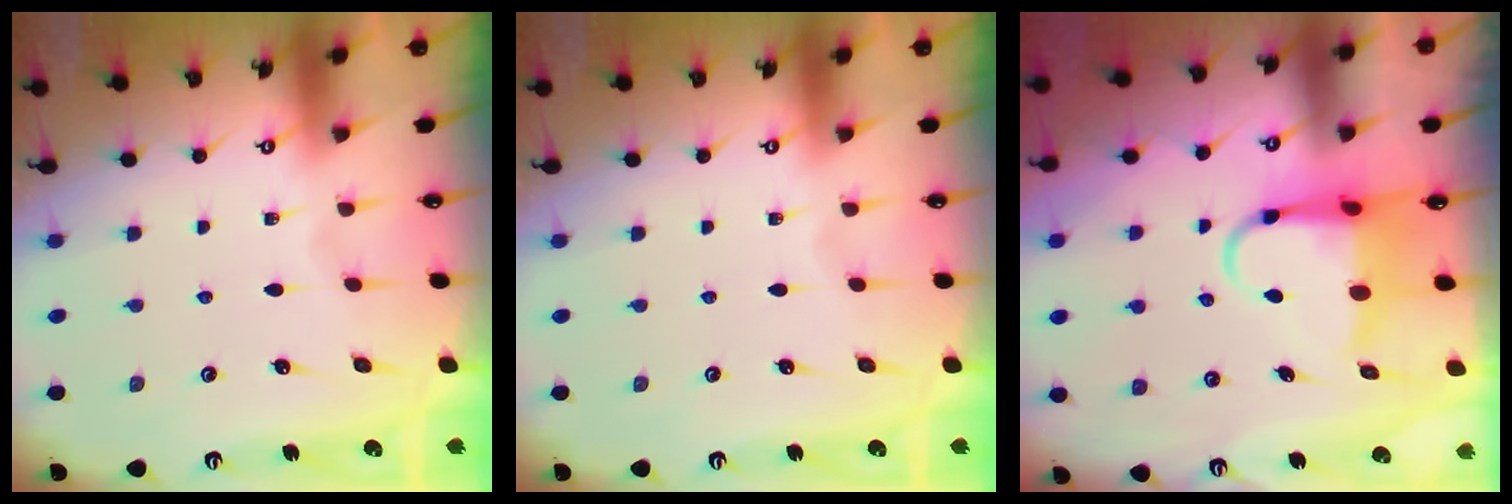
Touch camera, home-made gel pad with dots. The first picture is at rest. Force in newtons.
{"total": 0.0}
{"total": 6.2, "press": 6.0, "slide": 1.3}